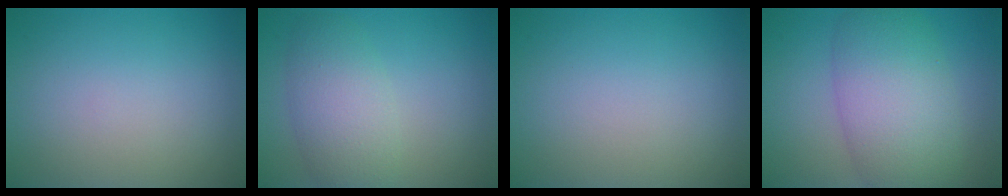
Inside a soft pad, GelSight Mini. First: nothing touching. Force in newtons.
{"total": 4.5, "press": 4.5, "slide": 0.2}
{"total": 0.0}
{"total": 8.2, "press": 8.2, "slide": 0.5}